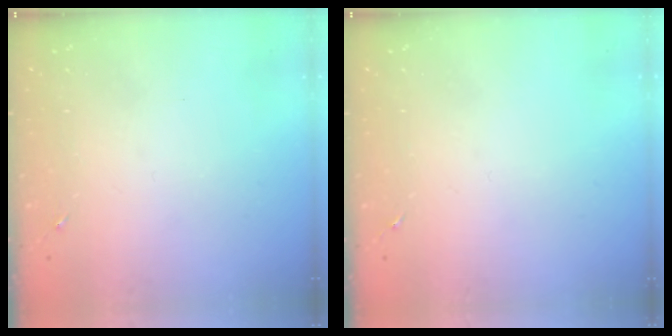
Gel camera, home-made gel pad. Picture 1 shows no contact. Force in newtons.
{"total": 0.0}